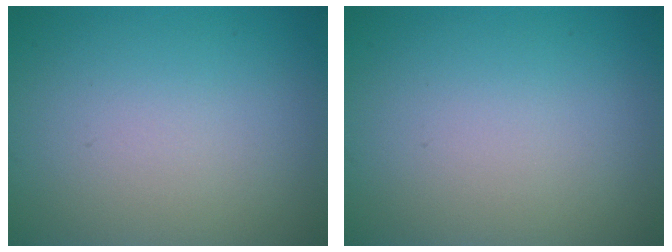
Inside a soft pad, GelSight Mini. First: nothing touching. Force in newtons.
{"total": 0.0}